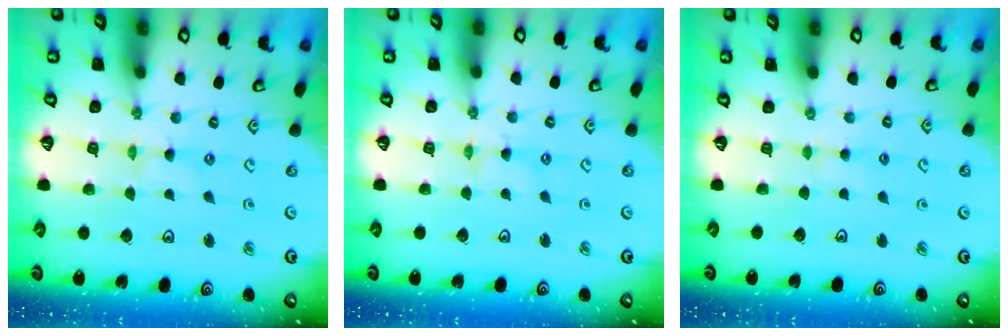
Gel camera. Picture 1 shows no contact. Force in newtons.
{"total": 1.0, "press": 1.0, "slide": 0.2}
{"total": 2.9, "press": 2.9, "slide": 0.4}